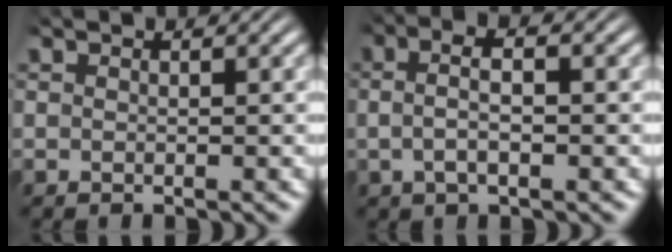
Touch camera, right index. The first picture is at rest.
{"total": 3.9, "force": [0.2, 1.8, 3.4], "torque": [-0.061, 0.006, -0.003]}